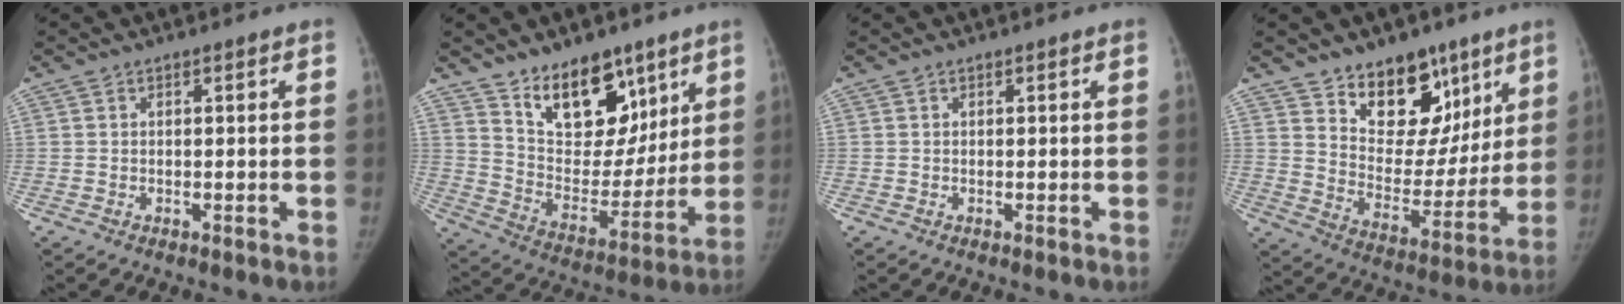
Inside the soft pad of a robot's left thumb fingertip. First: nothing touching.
{"total": 17.8, "force": [11.3, 10.0, 9.3], "torque": [-0.084, -0.079, 0.199]}
{"total": 0.0}
{"total": 17.0, "force": [10.8, 10.3, 8.0], "torque": [-0.055, -0.062, 0.179]}